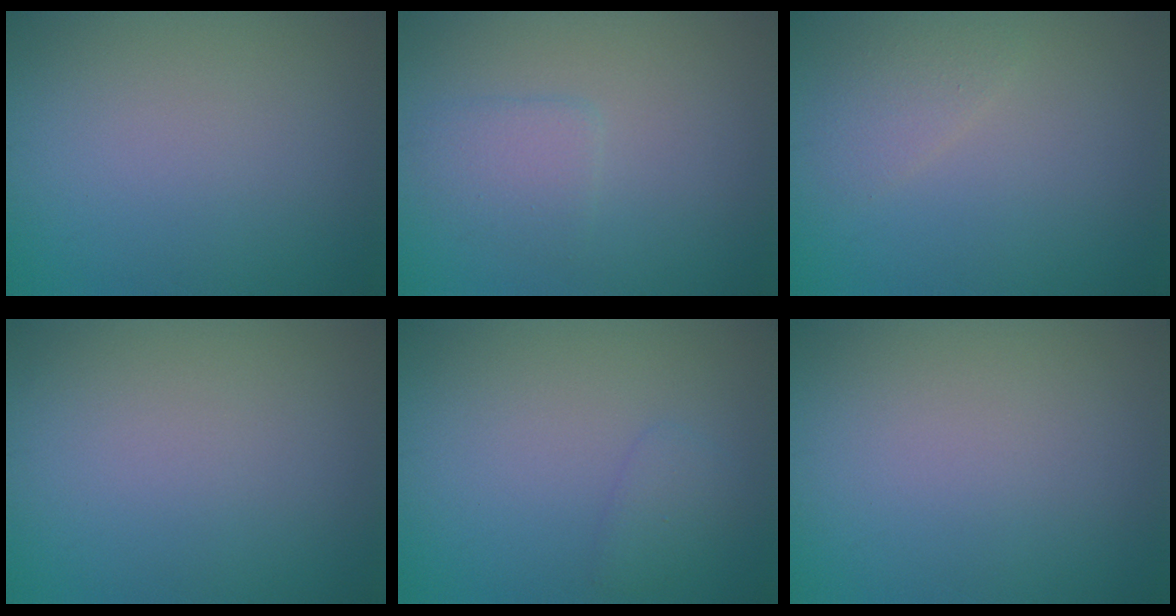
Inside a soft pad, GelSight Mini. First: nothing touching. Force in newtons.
{"total": 2.0, "press": 2.0, "slide": 0.2}
{"total": 1.5, "press": 1.5, "slide": 0.1}
{"total": 0.0}
{"total": 1.3, "press": 1.3, "slide": 0.0}
{"total": 0.0}